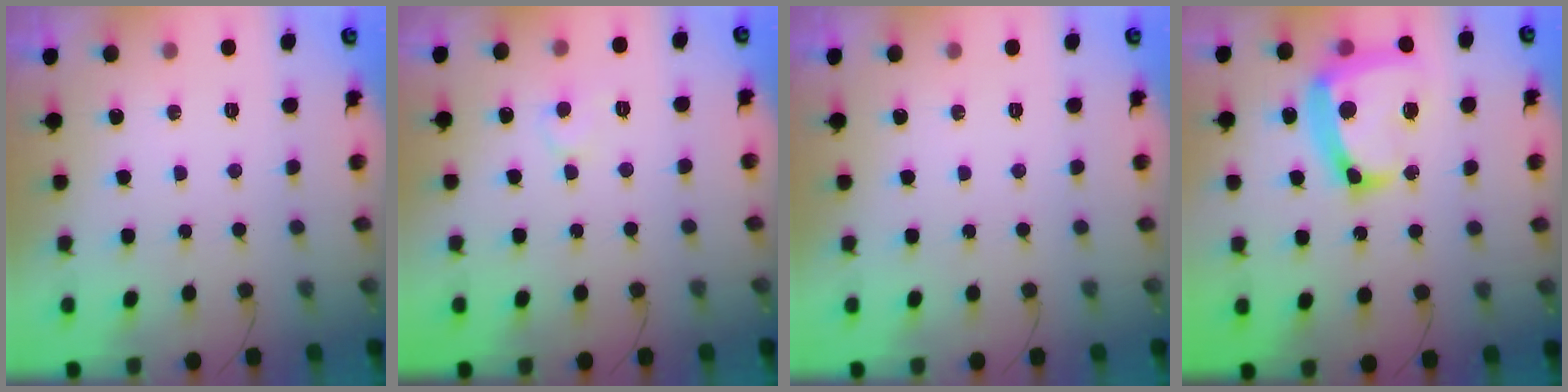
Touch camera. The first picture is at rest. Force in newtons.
{"total": 5.3, "press": 5.3, "slide": 0.4}
{"total": 0.0}
{"total": 16.5, "press": 16.4, "slide": 2.1}